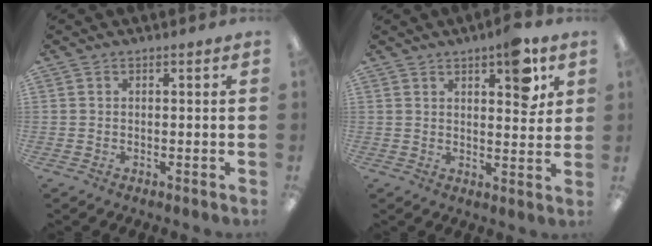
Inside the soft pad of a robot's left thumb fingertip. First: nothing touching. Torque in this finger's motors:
{"motor_torque": [0.93, 0.97, 0.62, -0.37, 0.03]}